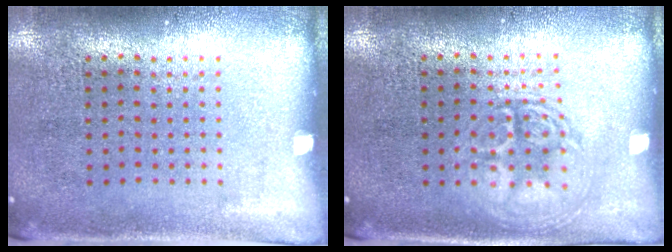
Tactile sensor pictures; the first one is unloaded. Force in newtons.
{"total": 2.9, "press": 2.9, "slide": 0.4}